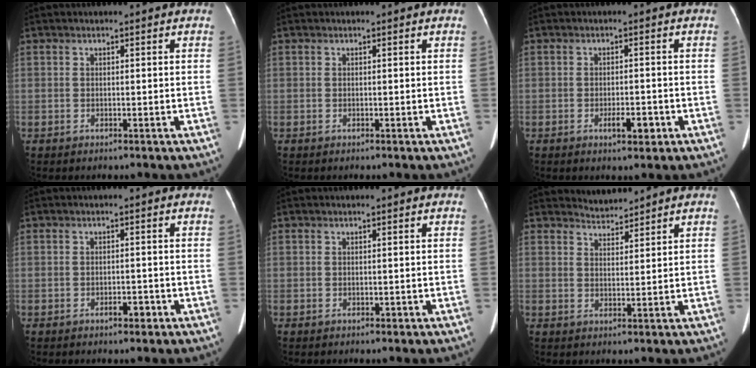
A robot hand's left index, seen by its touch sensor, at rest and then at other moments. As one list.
[{"total": 0.0}, {"total": 2.8, "force": [-1.3, 0.9, 2.3], "torque": [-0.039, 0.000, -0.017]}, {"total": 1.5, "force": [-0.9, 0.6, 1.0], "torque": [-0.016, 0.001, -0.012]}, {"total": 0.0}, {"total": 2.7, "force": [2.6, -0.1, -0.7], "torque": [0.002, 0.002, 0.053]}]